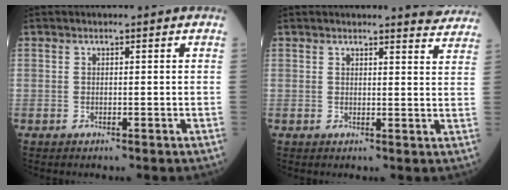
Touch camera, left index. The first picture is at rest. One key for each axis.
{"total": 5.2, "fx": 5.1, "fy": 0.1, "fz": 0.2, "tx": -0.003, "ty": -0.028, "tz": 0.038}